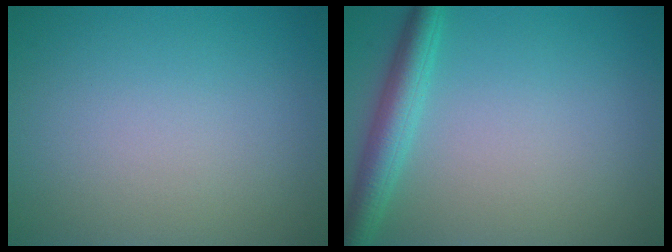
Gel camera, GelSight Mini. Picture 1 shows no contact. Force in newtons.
{"total": 3.6, "press": 3.6, "slide": 0.1}